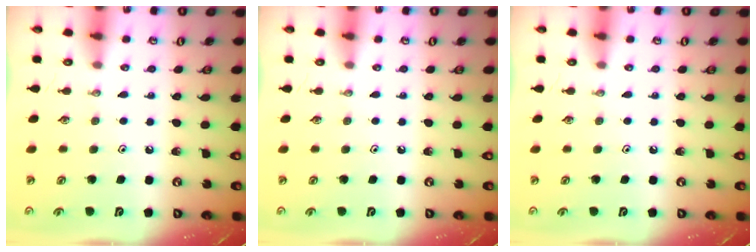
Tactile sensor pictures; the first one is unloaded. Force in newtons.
{"total": 0.0}
{"total": 0.0}